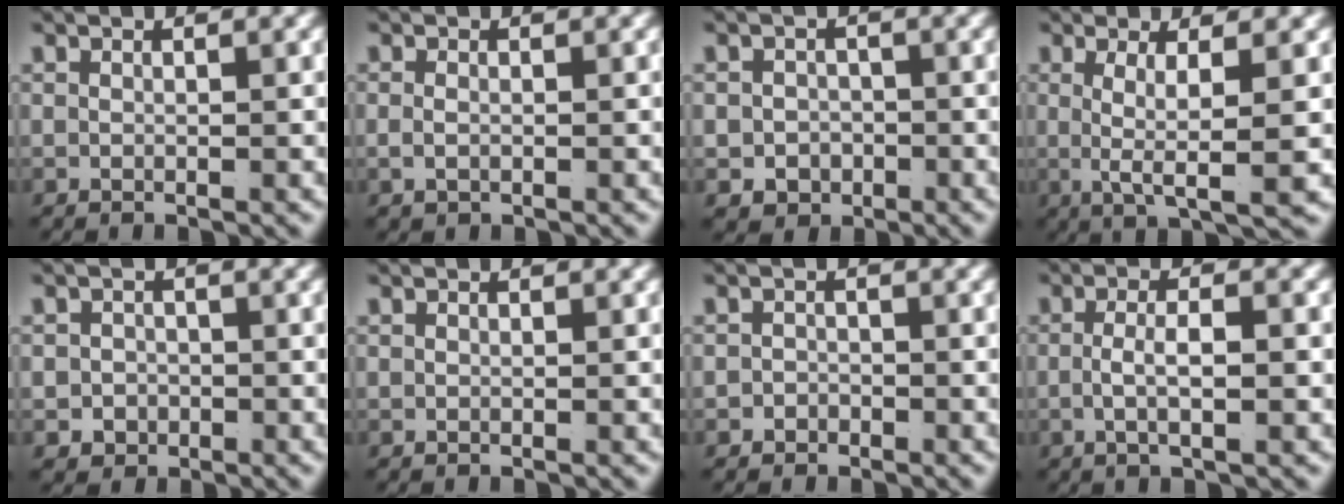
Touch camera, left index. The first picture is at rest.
{"total": 0.8, "force": [-0.3, 0.3, 0.7], "torque": [-0.023, -0.009, 0.004]}
{"total": 4.0, "force": [-1.6, 3.5, 1.1], "torque": [-0.011, -0.016, -0.024]}
{"total": 4.9, "force": [0.1, 0.2, 4.8], "torque": [-0.076, -0.013, 0.010]}
{"total": 3.1, "force": [-1.3, 2.7, 0.6], "torque": [-0.014, -0.017, -0.018]}
{"total": 0.0}
{"total": 1.4, "force": [-1.2, 0.6, -0.2], "torque": [0.007, -0.011, -0.018]}
{"total": 3.0, "force": [-0.6, 0.3, 2.9], "torque": [-0.054, -0.003, -0.007]}